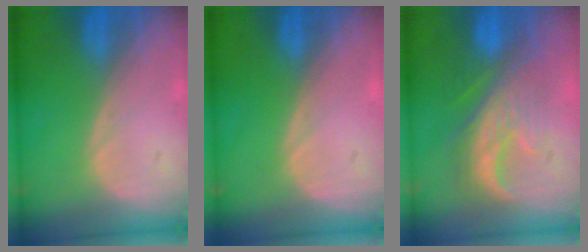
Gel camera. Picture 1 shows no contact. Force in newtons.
{"total": 0.0}
{"total": 8.6, "press": 8.5, "slide": 1.0}